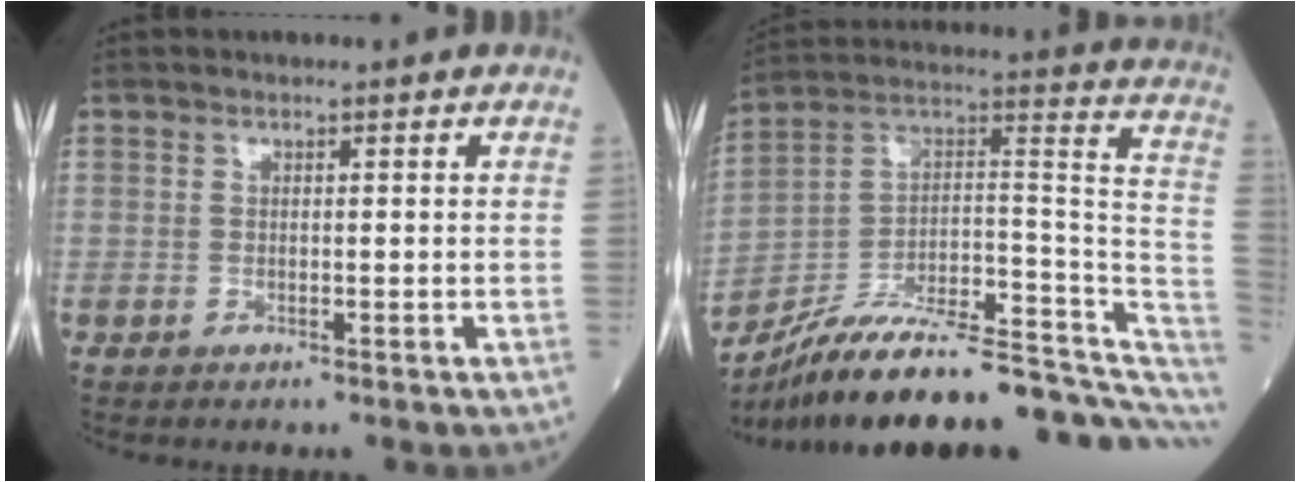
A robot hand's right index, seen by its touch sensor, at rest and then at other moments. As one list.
[{"total": 26.2, "force": [-19.8, 6.6, 15.9], "torque": [-0.191, 0.038, -0.302]}]